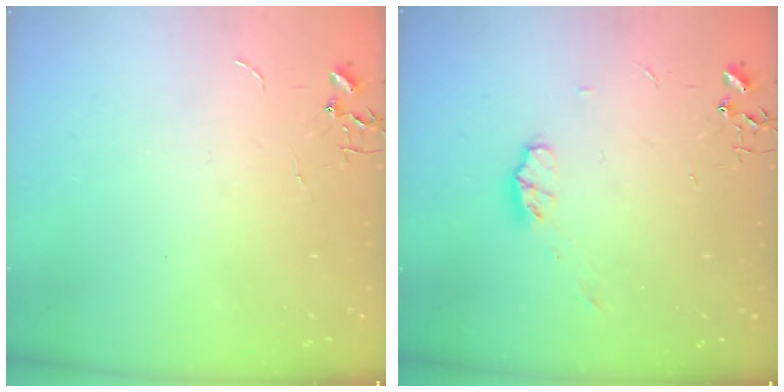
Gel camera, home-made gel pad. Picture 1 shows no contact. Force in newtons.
{"total": 4.6, "press": 4.6, "slide": 0.6}